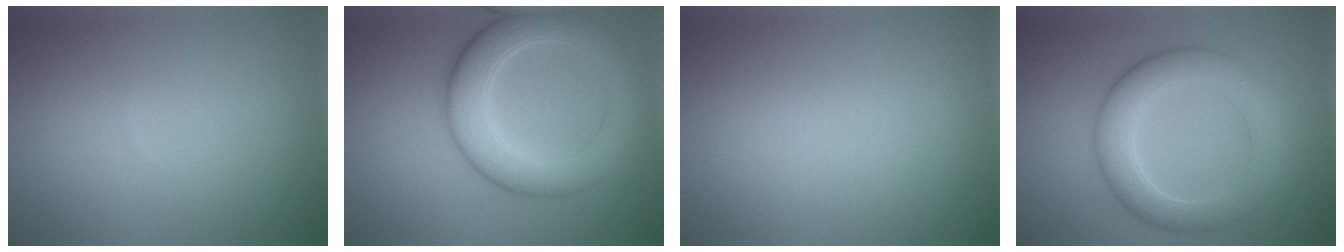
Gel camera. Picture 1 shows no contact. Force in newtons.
{"total": 7.3, "press": 7.3, "slide": 0.2}
{"total": 0.0}
{"total": 5.7, "press": 5.7, "slide": 0.1}